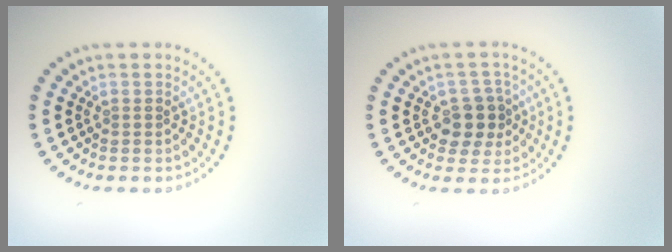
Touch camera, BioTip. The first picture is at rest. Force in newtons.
{"total": 3.4, "press": 3.1, "slide": 1.2}